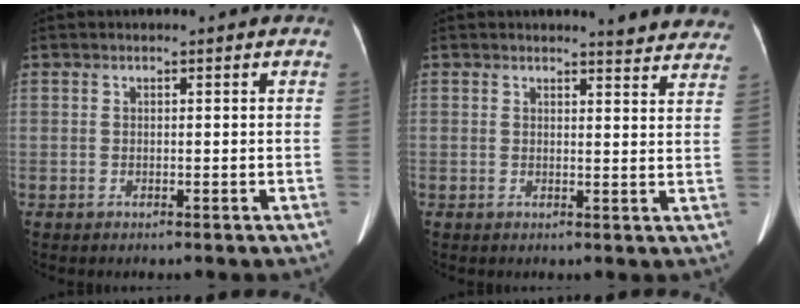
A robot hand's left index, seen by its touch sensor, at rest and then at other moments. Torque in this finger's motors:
{"motor_torque": [-0.09, 0.00, -0.08, -0.03]}